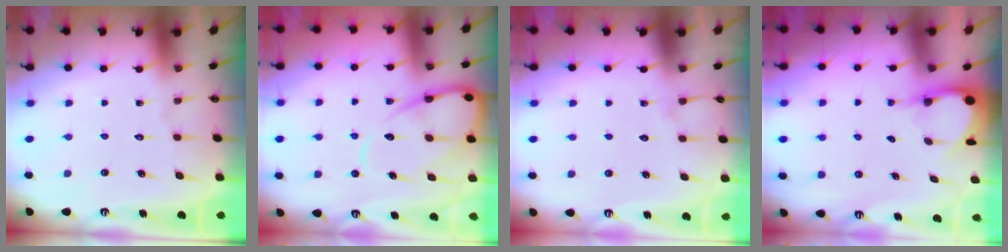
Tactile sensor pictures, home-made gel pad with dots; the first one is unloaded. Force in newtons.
{"total": 12.3, "press": 12.3, "slide": 1.3}
{"total": 2.9, "press": 2.9, "slide": 0.2}
{"total": 3.4, "press": 3.4, "slide": 0.2}